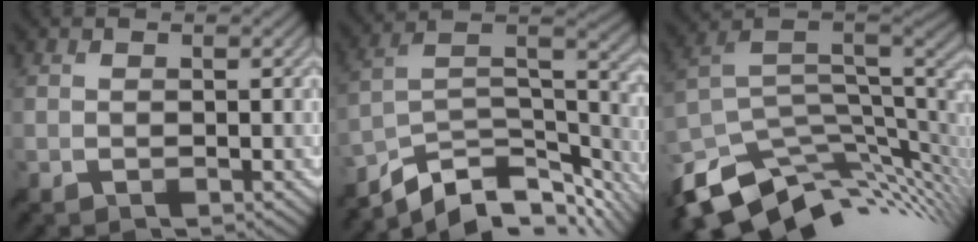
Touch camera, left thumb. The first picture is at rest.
{"total": 12.2, "force": [-8.8, 5.2, 6.7], "torque": [-0.144, -0.010, -0.139]}
{"total": 12.2, "force": [-4.5, 7.1, 8.9], "torque": [-0.212, -0.031, -0.071]}